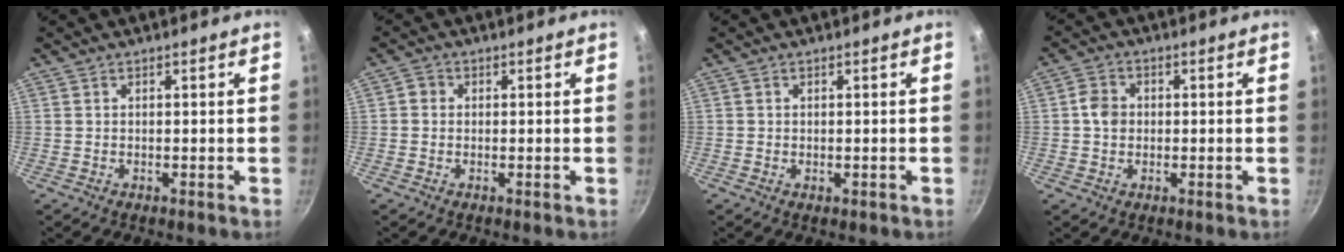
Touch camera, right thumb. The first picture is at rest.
{"total": 1.8, "force": [0.0, 1.7, 0.7], "torque": [-0.006, 0.006, -0.006]}
{"total": 0.7, "force": [-0.1, 0.3, 0.6], "torque": [-0.007, 0.000, -0.003]}
{"total": 3.9, "force": [0.1, 3.3, 2.1], "torque": [-0.025, 0.009, -0.006]}